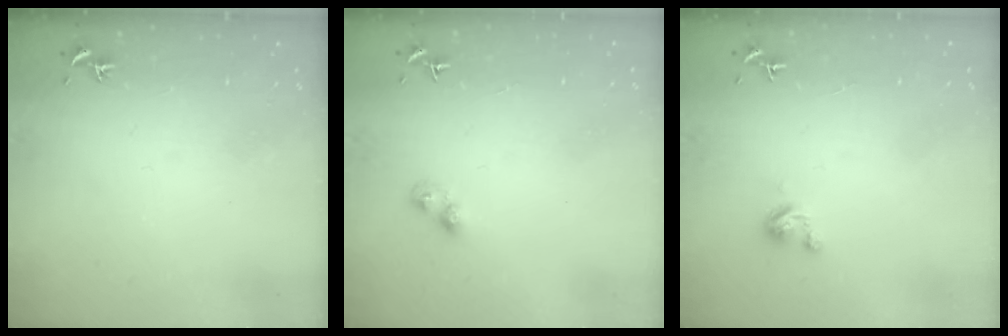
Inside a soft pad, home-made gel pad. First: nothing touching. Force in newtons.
{"total": 3.3, "press": 3.2, "slide": 0.5}
{"total": 3.4, "press": 3.3, "slide": 0.3}